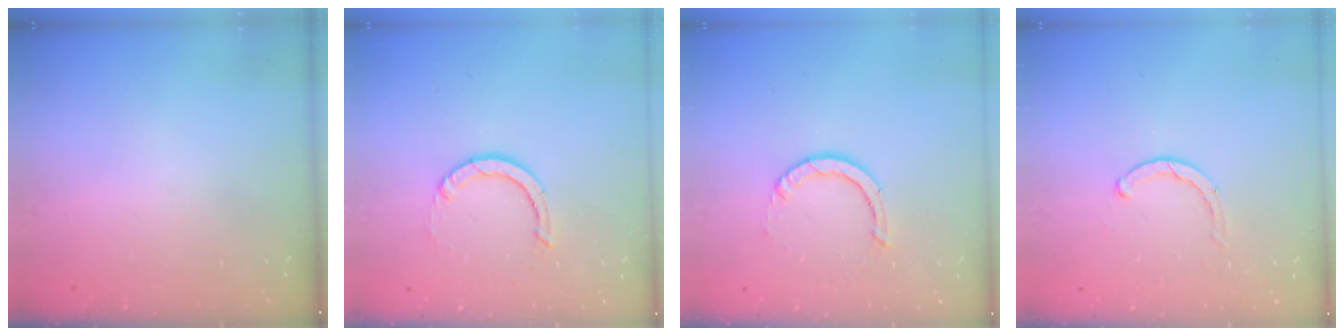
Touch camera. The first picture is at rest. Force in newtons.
{"total": 3.8, "press": 3.8, "slide": 0.4}
{"total": 3.6, "press": 3.6, "slide": 0.3}
{"total": 1.9, "press": 1.8, "slide": 0.3}